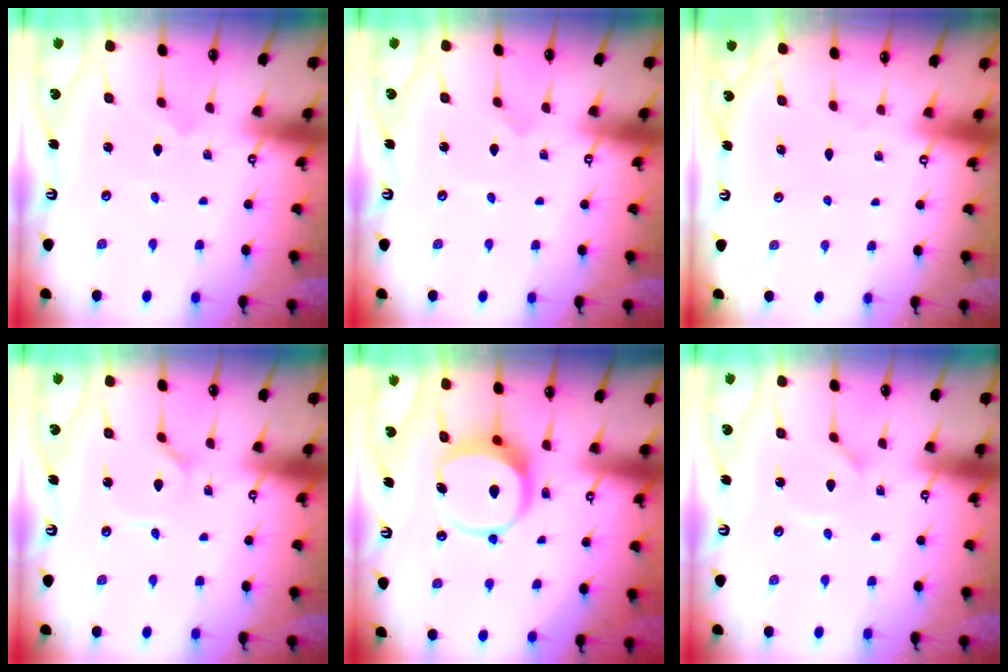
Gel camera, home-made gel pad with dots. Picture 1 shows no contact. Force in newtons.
{"total": 1.2, "press": 1.2, "slide": 0.1}
{"total": 0.0}
{"total": 2.4, "press": 2.4, "slide": 0.2}
{"total": 9.2, "press": 9.0, "slide": 1.6}
{"total": 3.0, "press": 3.0, "slide": 0.2}